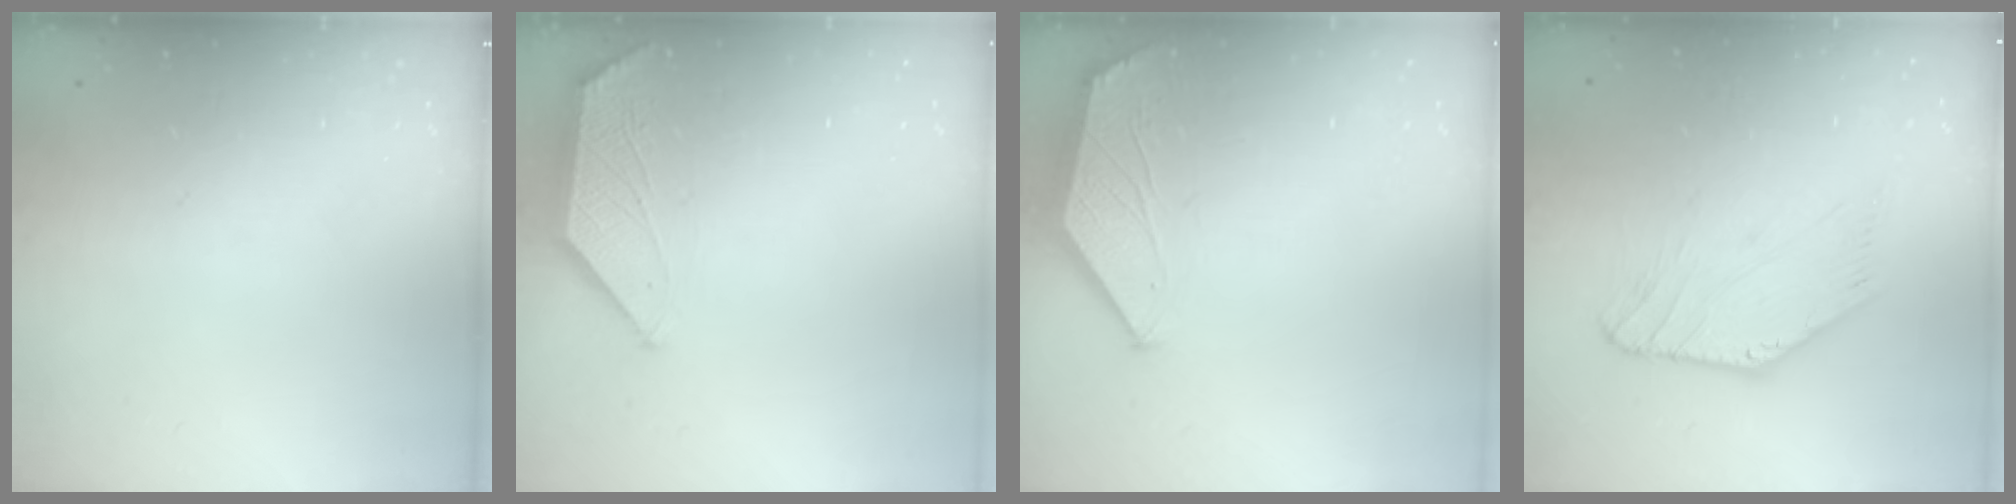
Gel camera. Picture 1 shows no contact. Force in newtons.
{"total": 1.1, "press": 1.0, "slide": 0.4}
{"total": 1.5, "press": 1.5, "slide": 0.4}
{"total": 2.8, "press": 2.7, "slide": 0.5}